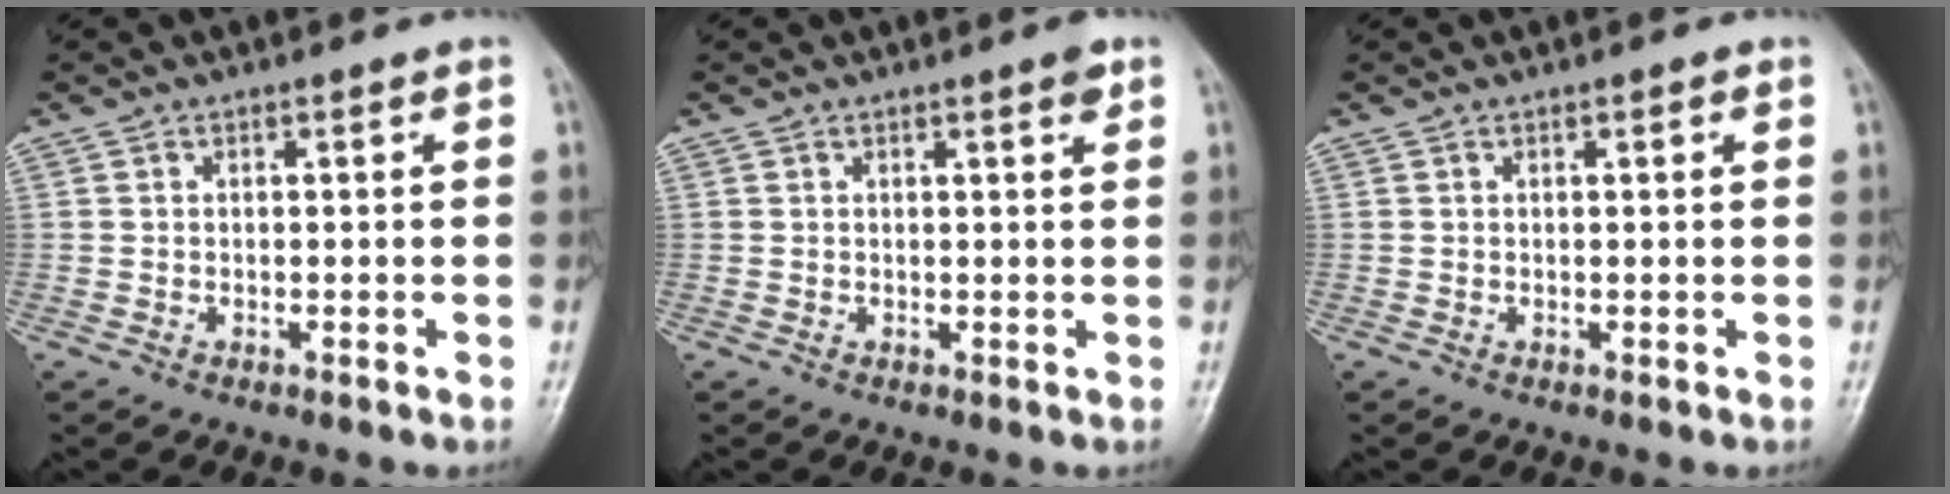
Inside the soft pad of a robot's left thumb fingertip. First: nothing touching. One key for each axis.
{"total": 1.8, "fx": 1.1, "fy": 0.4, "fz": 1.4, "tx": -0.018, "ty": -0.005, "tz": 0.013}
{"total": 0.7, "fx": 0.4, "fy": 0.2, "fz": 0.6, "tx": -0.009, "ty": 0.000, "tz": 0.004}